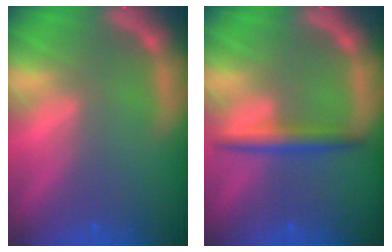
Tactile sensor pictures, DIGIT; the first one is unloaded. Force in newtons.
{"total": 3.0}